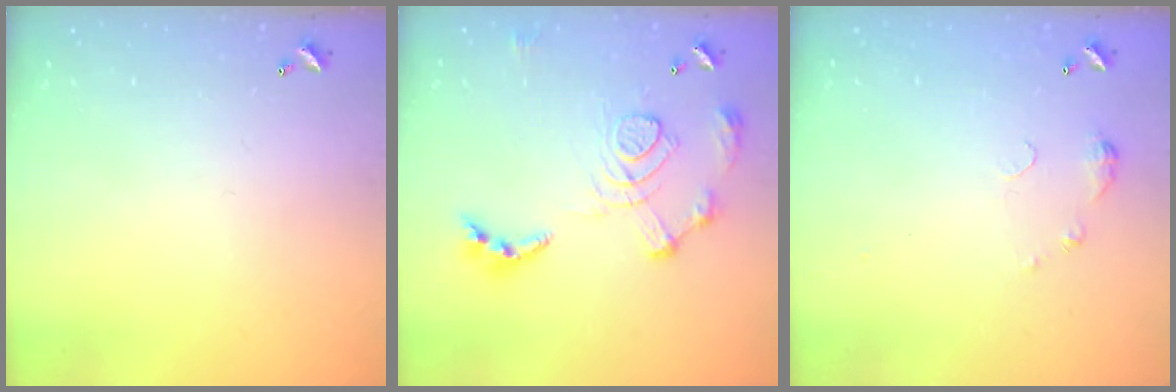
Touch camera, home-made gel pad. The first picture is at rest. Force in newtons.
{"total": 13.9, "press": 13.8, "slide": 1.5}
{"total": 4.7, "press": 4.6, "slide": 0.7}